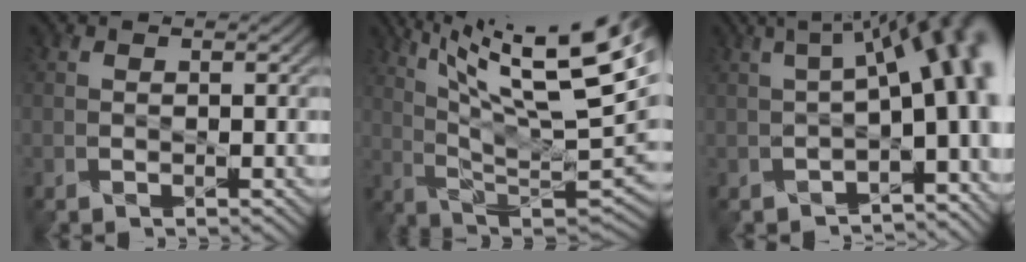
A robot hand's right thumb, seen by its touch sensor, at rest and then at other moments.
{"total": 22.0, "force": [12.1, 5.5, 17.5], "torque": [-0.289, 0.025, 0.197]}
{"total": 12.9, "force": [-1.0, 5.2, 11.8], "torque": [-0.147, 0.013, -0.005]}